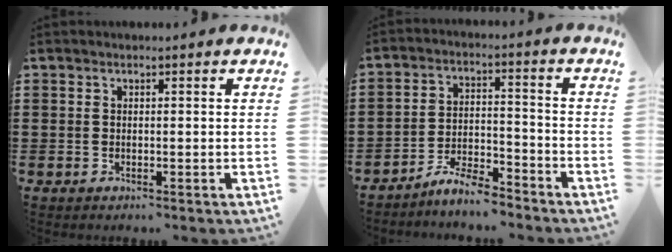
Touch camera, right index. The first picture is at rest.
{"total": 5.5, "force": [-5.2, 0.6, 1.8], "torque": [-0.037, 0.008, -0.101]}